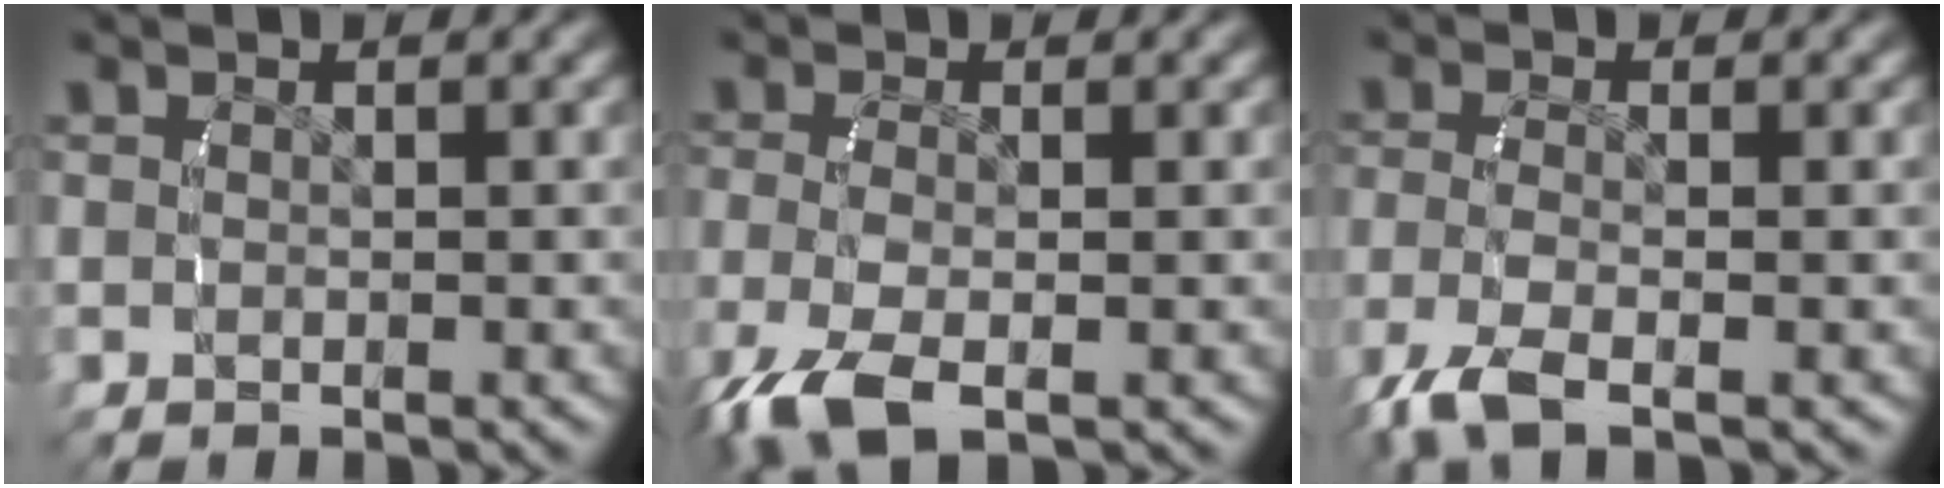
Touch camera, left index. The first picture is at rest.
{"total": 4.8, "force": [-2.4, 2.3, 3.5], "torque": [-0.093, -0.027, -0.020]}
{"total": 4.5, "force": [-1.9, 2.1, 3.4], "torque": [-0.094, -0.032, -0.010]}